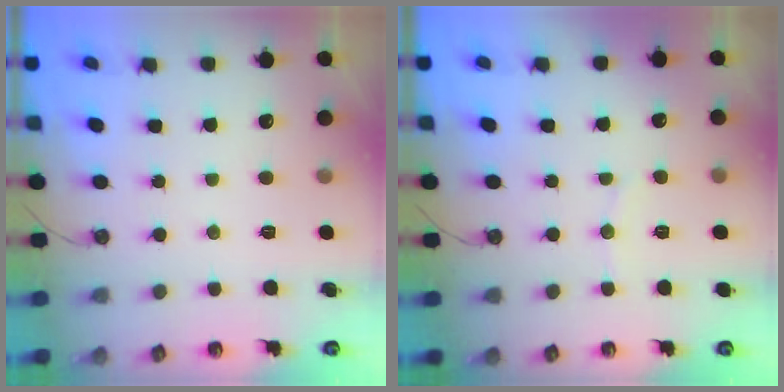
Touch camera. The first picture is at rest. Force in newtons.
{"total": 4.0, "press": 4.0, "slide": 0.5}